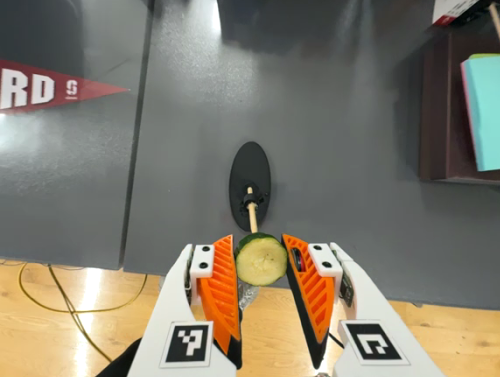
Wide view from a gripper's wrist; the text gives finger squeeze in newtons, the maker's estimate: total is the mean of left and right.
{"total": 7.1, "left": 6.8, "right": 7.4}